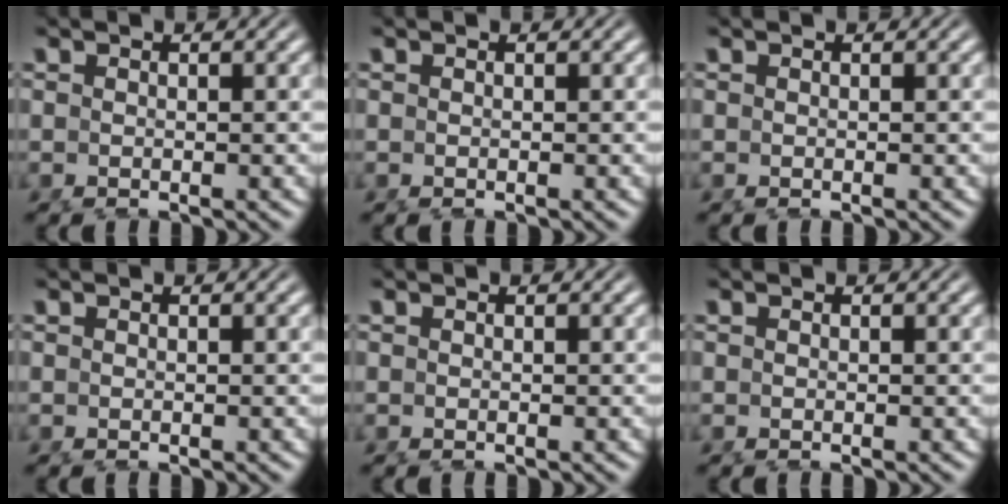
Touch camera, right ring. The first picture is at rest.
{"total": 0.0}
{"total": 0.0}
{"total": 0.0}
{"total": 0.0}
{"total": 0.0}